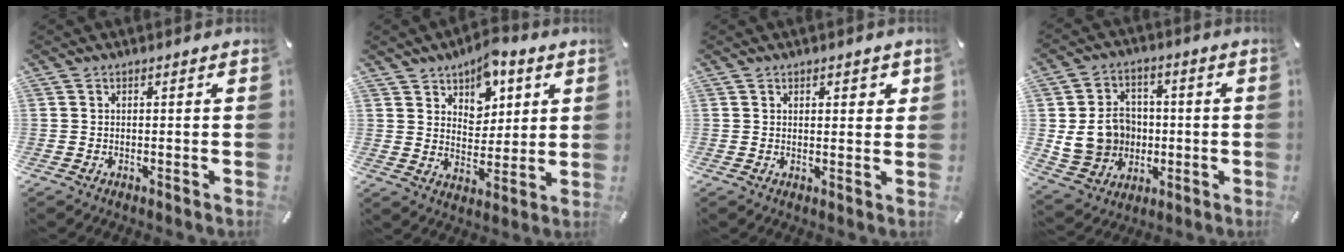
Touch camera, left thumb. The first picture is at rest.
{"total": 8.7, "force": [5.3, 6.3, 2.7], "torque": [-0.028, -0.035, 0.092]}
{"total": 2.1, "force": [1.1, 1.4, 1.0], "torque": [-0.007, -0.002, 0.015]}
{"total": 11.3, "force": [-0.1, 10.5, 4.2], "torque": [-0.109, 0.005, 0.005]}